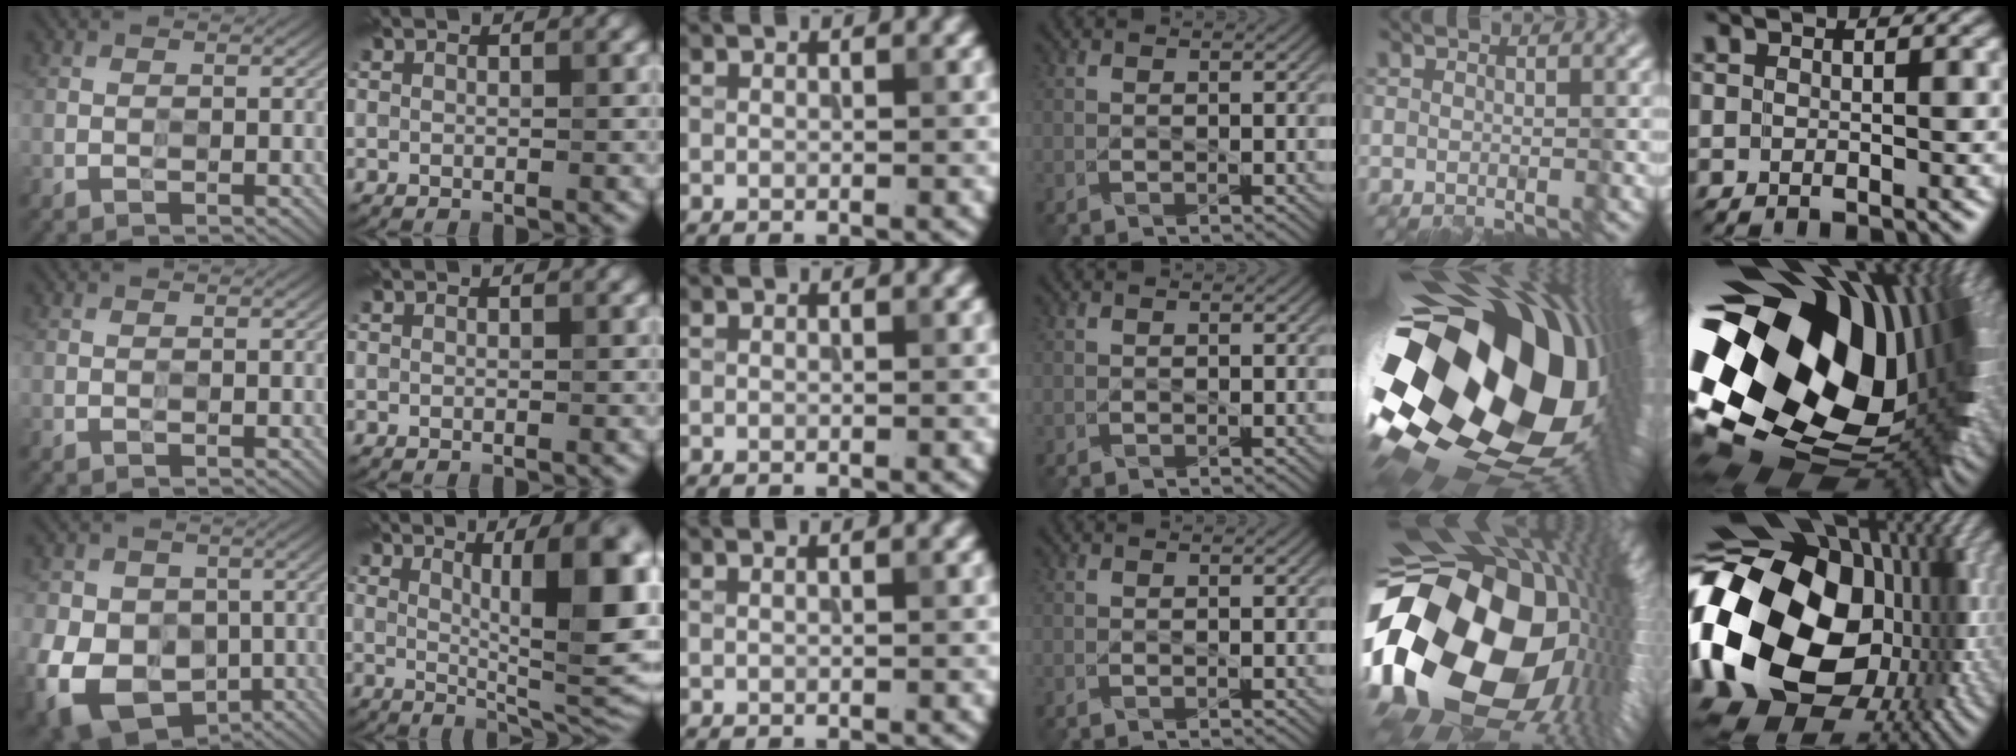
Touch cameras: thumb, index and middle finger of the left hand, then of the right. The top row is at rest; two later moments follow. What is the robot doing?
{"motion": "wipe", "object": "plastic plate"}